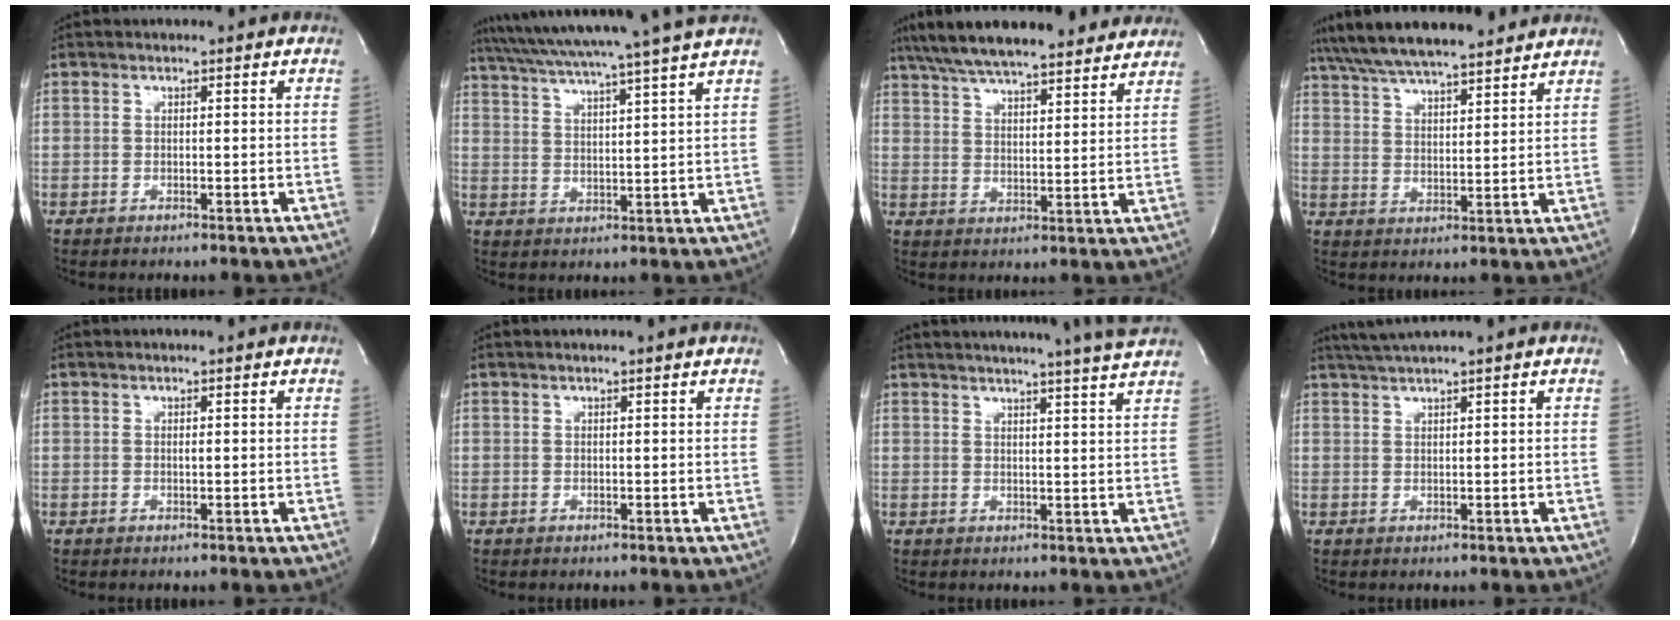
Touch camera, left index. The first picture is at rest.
{"total": 17.2, "force": [14.8, -2.1, 8.4], "torque": [-0.153, -0.009, 0.212]}
{"total": 22.2, "force": [19.1, 4.1, 10.7], "torque": [-0.181, 0.040, 0.269]}
{"total": 17.8, "force": [15.6, 2.5, 8.1], "torque": [-0.143, 0.039, 0.243]}
{"total": 0.0}
{"total": 1.4, "force": [1.3, -0.3, 0.5], "torque": [-0.014, 0.006, 0.020]}
{"total": 13.1, "force": [11.9, -1.5, 5.4], "torque": [-0.091, -0.025, 0.141]}
{"total": 3.2, "force": [2.6, -1.1, 1.5], "torque": [-0.034, 0.009, 0.056]}